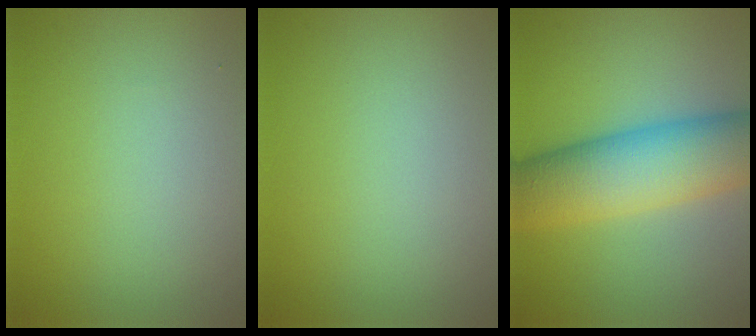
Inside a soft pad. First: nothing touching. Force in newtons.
{"total": 0.0}
{"total": 10.0, "press": 10.0, "slide": 0.3}